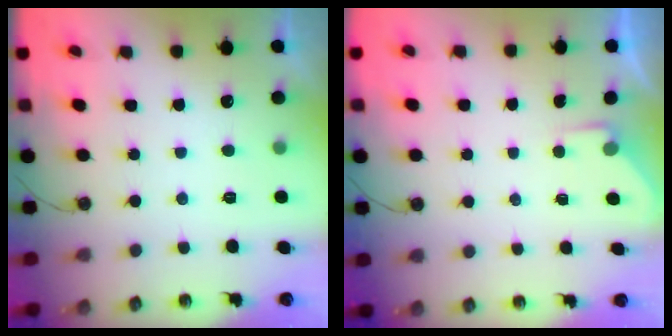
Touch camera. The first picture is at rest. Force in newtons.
{"total": 2.8, "press": 2.8, "slide": 0.4}